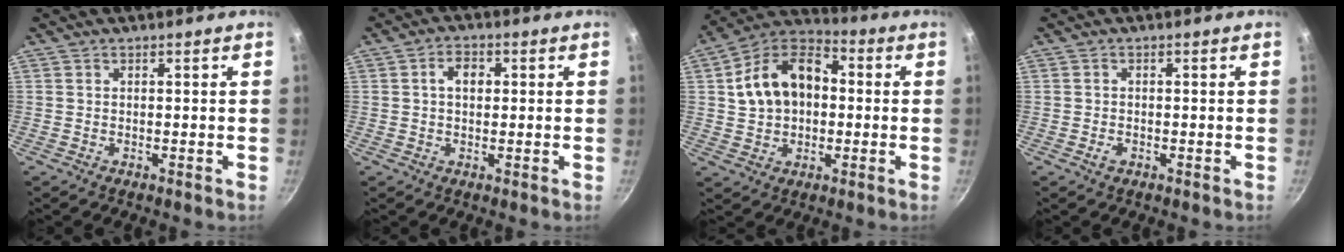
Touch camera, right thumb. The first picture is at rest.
{"total": 4.2, "force": [0.7, 2.9, 2.9], "torque": [-0.033, 0.009, 0.007]}
{"total": 15.7, "force": [1.6, 11.0, 11.0], "torque": [-0.170, 0.035, 0.014]}
{"total": 1.4, "force": [-0.7, 0.9, 0.8], "torque": [-0.014, 0.003, -0.013]}